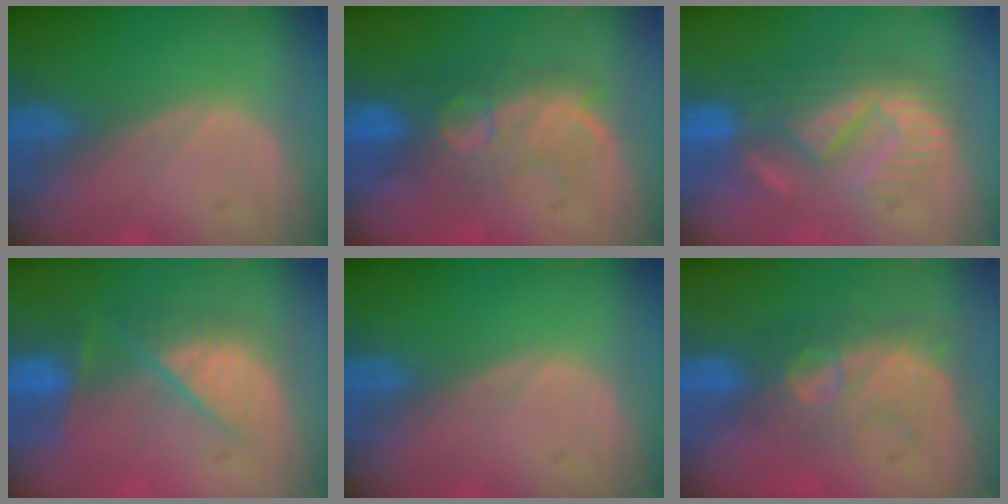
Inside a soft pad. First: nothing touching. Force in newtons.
{"total": 8.8, "press": 8.2, "slide": 3.2}
{"total": 8.9, "press": 8.7, "slide": 1.9}
{"total": 7.7, "press": 7.5, "slide": 1.7}
{"total": 0.0}
{"total": 8.2, "press": 7.3, "slide": 3.7}